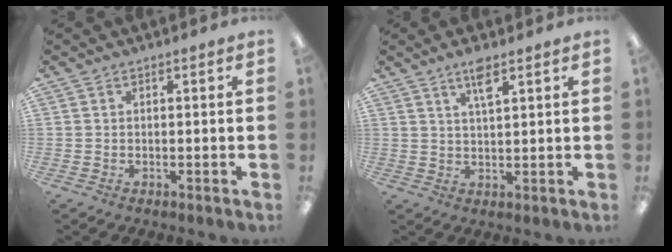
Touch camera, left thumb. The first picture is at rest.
{"total": 4.5, "force": [3.0, 0.9, 3.2], "torque": [-0.056, -0.004, 0.049]}